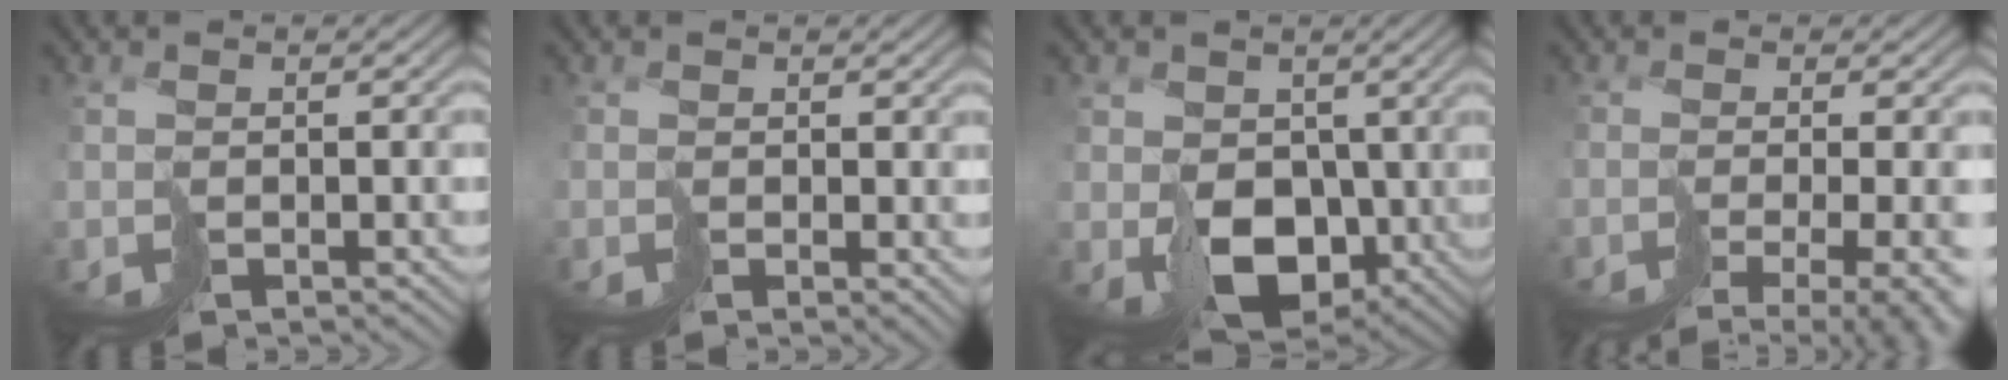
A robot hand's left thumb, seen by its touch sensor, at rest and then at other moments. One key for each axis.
{"total": 0.9, "fx": 0.9, "fy": 0.3, "fz": 0.2, "tx": -0.001, "ty": 0.001, "tz": 0.013}
{"total": 7.8, "fx": -0.1, "fy": 6.1, "fz": 4.9, "tx": -0.105, "ty": -0.021, "tz": 0.001}
{"total": 8.7, "fx": -5.1, "fy": 2.9, "fz": 6.4, "tx": -0.078, "ty": -0.021, "tz": -0.018}